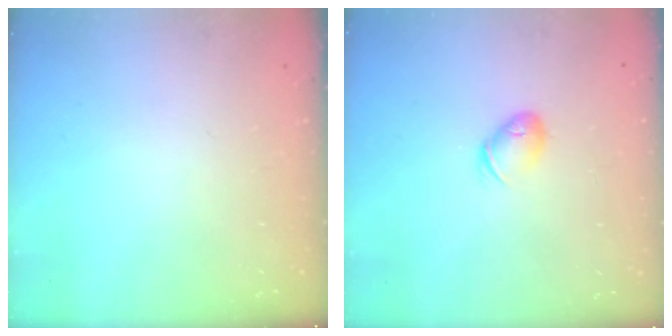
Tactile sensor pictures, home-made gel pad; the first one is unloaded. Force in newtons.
{"total": 7.4, "press": 7.3, "slide": 1.0}